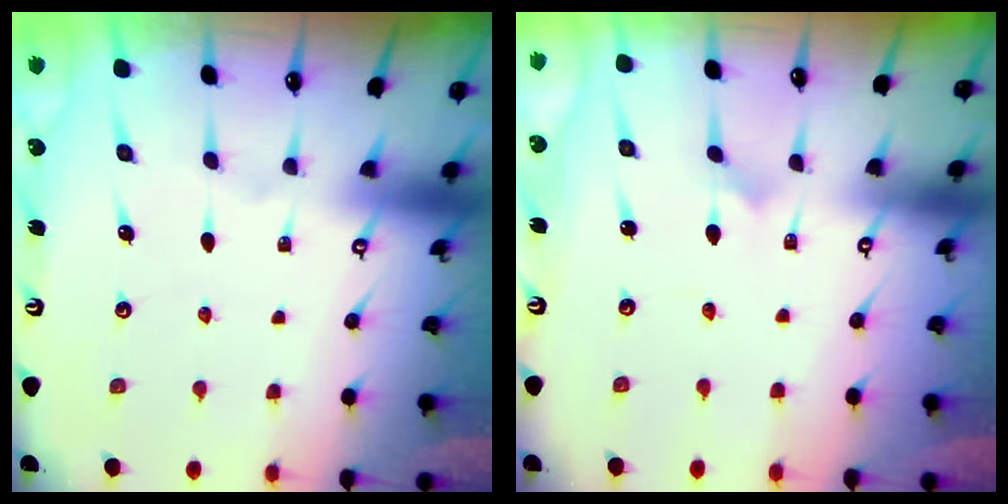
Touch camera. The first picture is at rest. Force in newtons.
{"total": 1.7, "press": 1.7, "slide": 0.0}